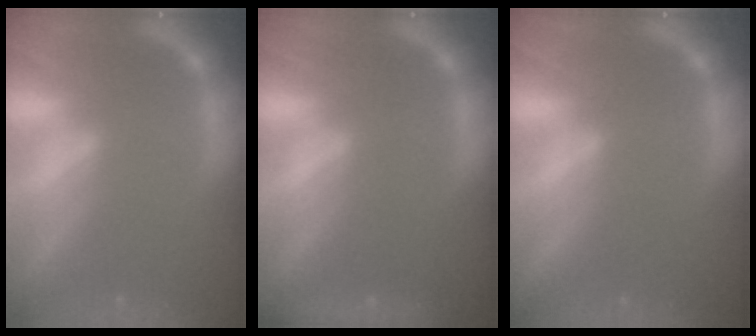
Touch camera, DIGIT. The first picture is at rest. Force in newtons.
{"total": 2.4}
{"total": 0.0}